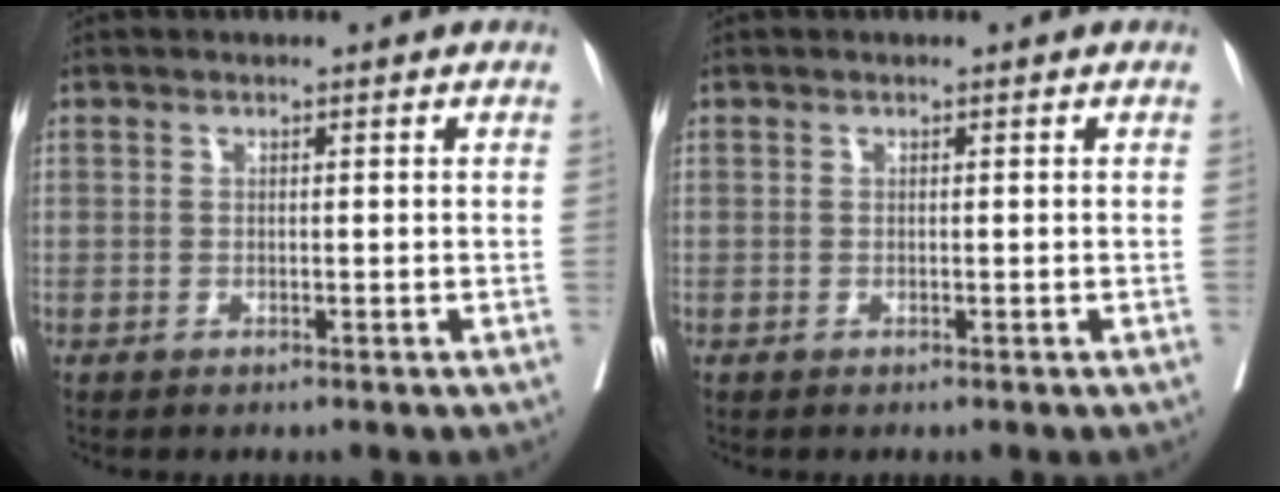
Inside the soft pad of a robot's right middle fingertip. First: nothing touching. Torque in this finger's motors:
{"motor_torque": [-0.01, -0.02, 0.00, 0.00]}